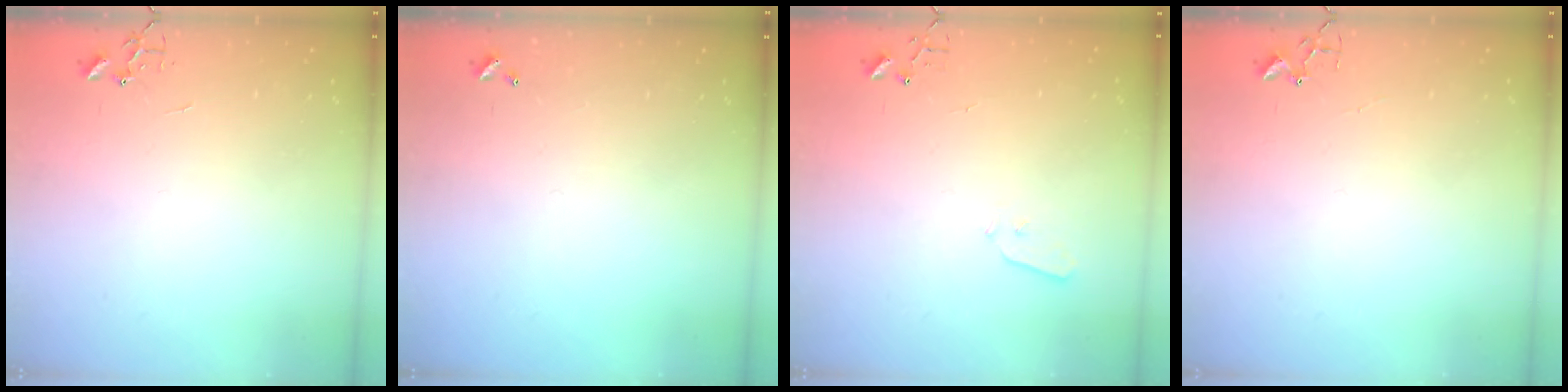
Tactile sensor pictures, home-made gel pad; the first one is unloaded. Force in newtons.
{"total": 0.0}
{"total": 3.7, "press": 3.7, "slide": 0.6}
{"total": 4.1, "press": 4.1, "slide": 0.5}